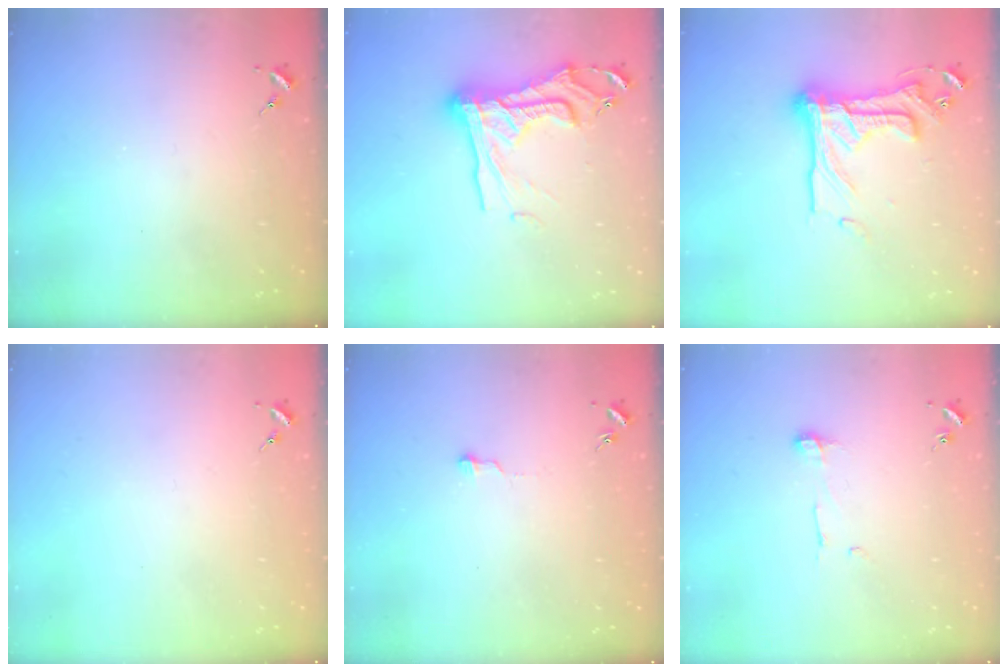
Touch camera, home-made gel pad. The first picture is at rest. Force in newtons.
{"total": 19.3, "press": 19.2, "slide": 1.8}
{"total": 19.3, "press": 19.1, "slide": 2.9}
{"total": 0.0}
{"total": 4.2, "press": 4.2, "slide": 0.3}
{"total": 5.4, "press": 5.4, "slide": 0.3}